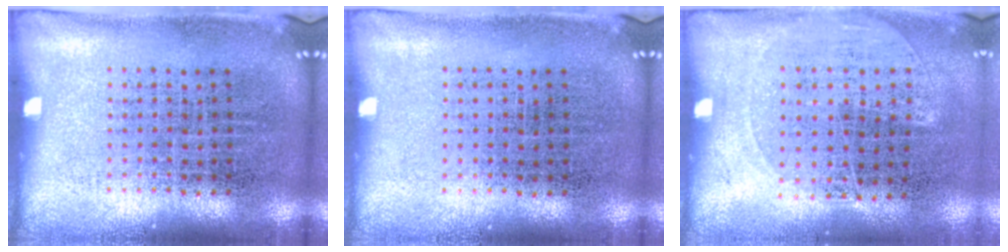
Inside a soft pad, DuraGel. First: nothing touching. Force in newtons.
{"total": 0.0}
{"total": 1.3, "press": 1.0, "slide": 0.7}